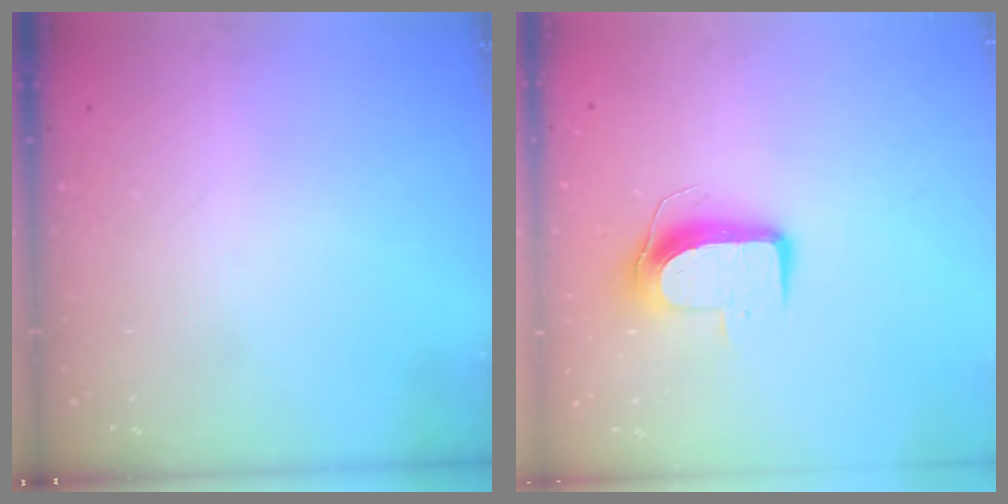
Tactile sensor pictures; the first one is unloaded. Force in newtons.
{"total": 10.6, "press": 10.6, "slide": 0.8}